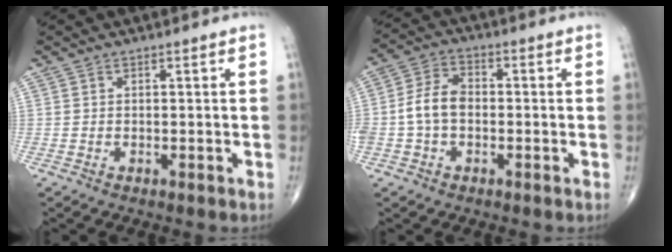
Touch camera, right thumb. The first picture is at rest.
{"total": 7.2, "force": [-1.0, 4.9, 5.2], "torque": [-0.099, 0.023, -0.026]}